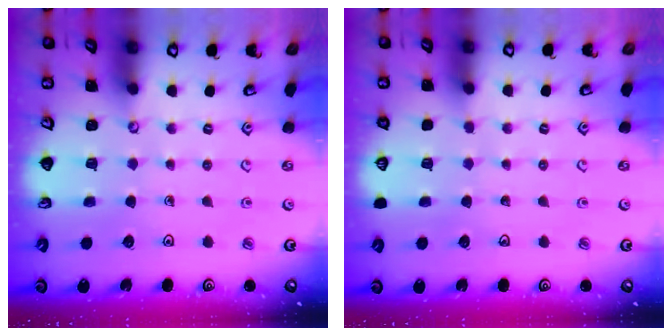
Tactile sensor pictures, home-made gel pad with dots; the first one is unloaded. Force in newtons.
{"total": 0.0}